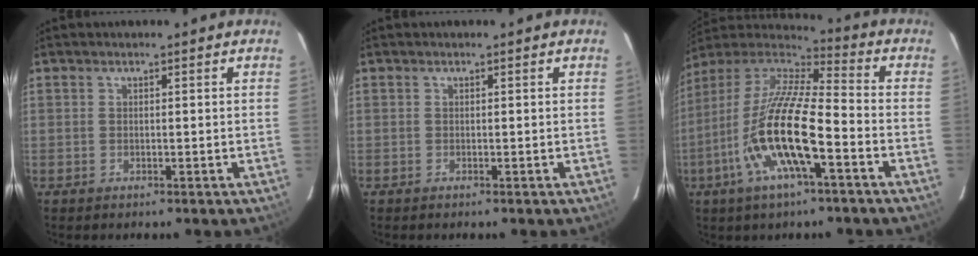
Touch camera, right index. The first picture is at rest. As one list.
[{"total": 0.0}, {"total": 19.0, "force": [-7.1, 4.4, 17.1], "torque": [-0.326, -0.025, -0.145]}]